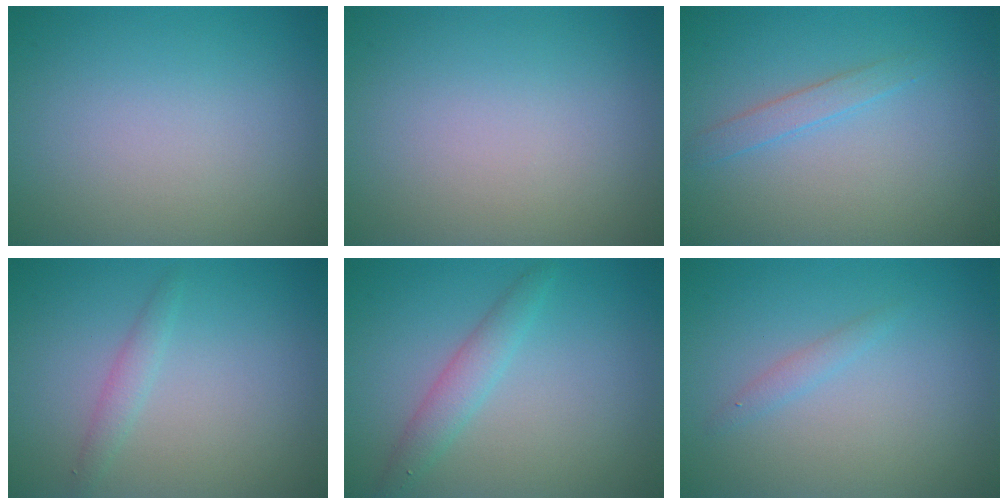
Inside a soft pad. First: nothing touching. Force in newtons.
{"total": 0.0}
{"total": 1.5, "press": 1.5, "slide": 0.1}
{"total": 1.3, "press": 1.2, "slide": 0.0}
{"total": 2.2, "press": 2.2, "slide": 0.1}
{"total": 0.9, "press": 0.9, "slide": 0.1}